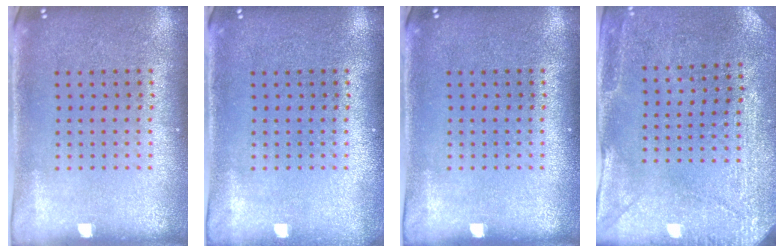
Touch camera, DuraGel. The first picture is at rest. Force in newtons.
{"total": 0.6, "press": 0.5, "slide": 0.2}
{"total": 0.0}
{"total": 2.9, "press": 2.7, "slide": 1.0}